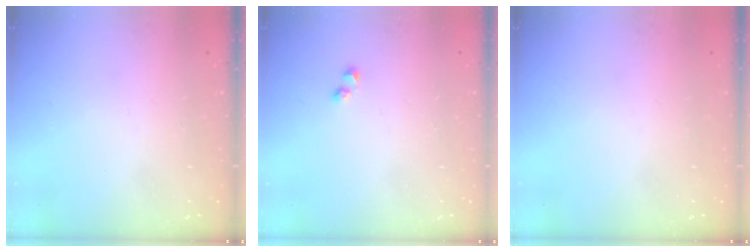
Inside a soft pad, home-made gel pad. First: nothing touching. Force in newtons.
{"total": 1.9, "press": 1.8, "slide": 0.7}
{"total": 0.0}